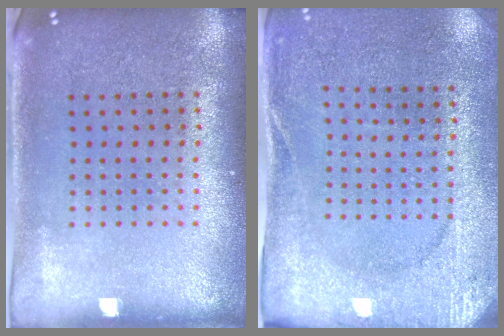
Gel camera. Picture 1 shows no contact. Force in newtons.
{"total": 2.6, "press": 2.4, "slide": 0.9}